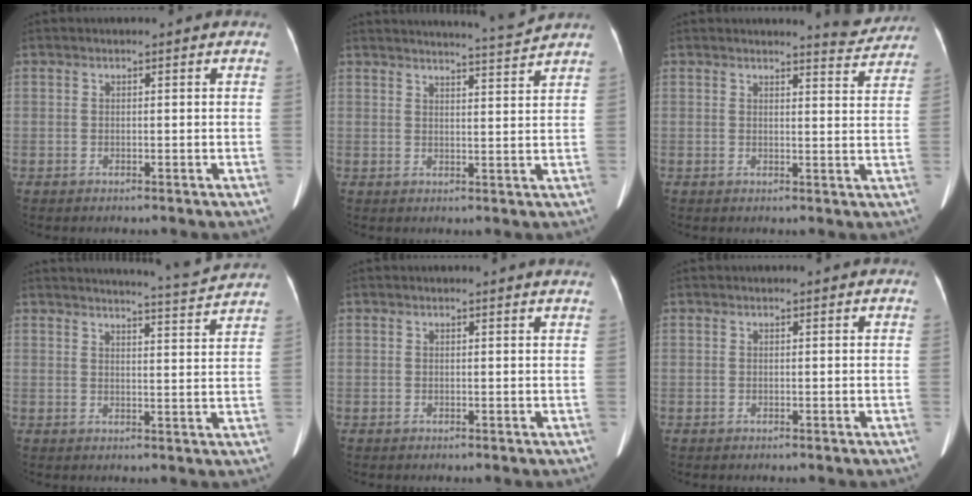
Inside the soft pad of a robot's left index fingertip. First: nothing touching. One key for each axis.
{"total": 6.2, "fx": 5.9, "fy": -1.9, "fz": 0.7, "tx": -0.017, "ty": -0.020, "tz": 0.080}
{"total": 4.8, "fx": 4.8, "fy": 0.3, "fz": 0.3, "tx": -0.006, "ty": -0.023, "tz": 0.043}
{"total": 8.7, "fx": 8.4, "fy": -1.8, "fz": 1.5, "tx": -0.034, "ty": -0.024, "tz": 0.105}
{"total": 2.0, "fx": 1.9, "fy": -0.3, "fz": 0.5, "tx": -0.014, "ty": -0.006, "tz": 0.013}
{"total": 0.0}